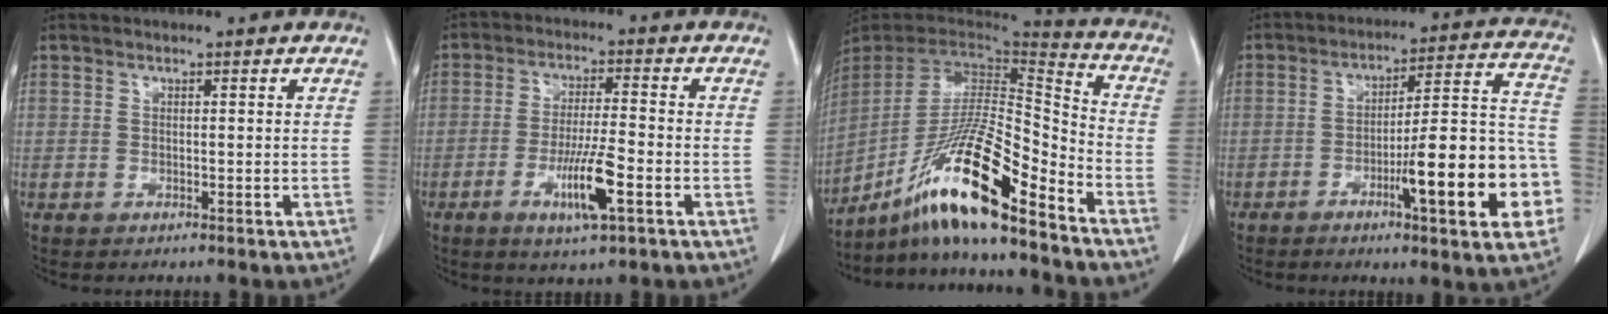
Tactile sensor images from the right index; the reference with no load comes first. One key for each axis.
{"total": 8.1, "fx": -3.3, "fy": 0.5, "fz": 7.4, "tx": -0.138, "ty": -0.012, "tz": -0.057}
{"total": 18.5, "fx": -12.5, "fy": 1.3, "fz": 13.6, "tx": -0.269, "ty": -0.009, "tz": -0.228}
{"total": 17.8, "fx": -6.2, "fy": 2.2, "fz": 16.5, "tx": -0.190, "ty": 0.022, "tz": -0.084}